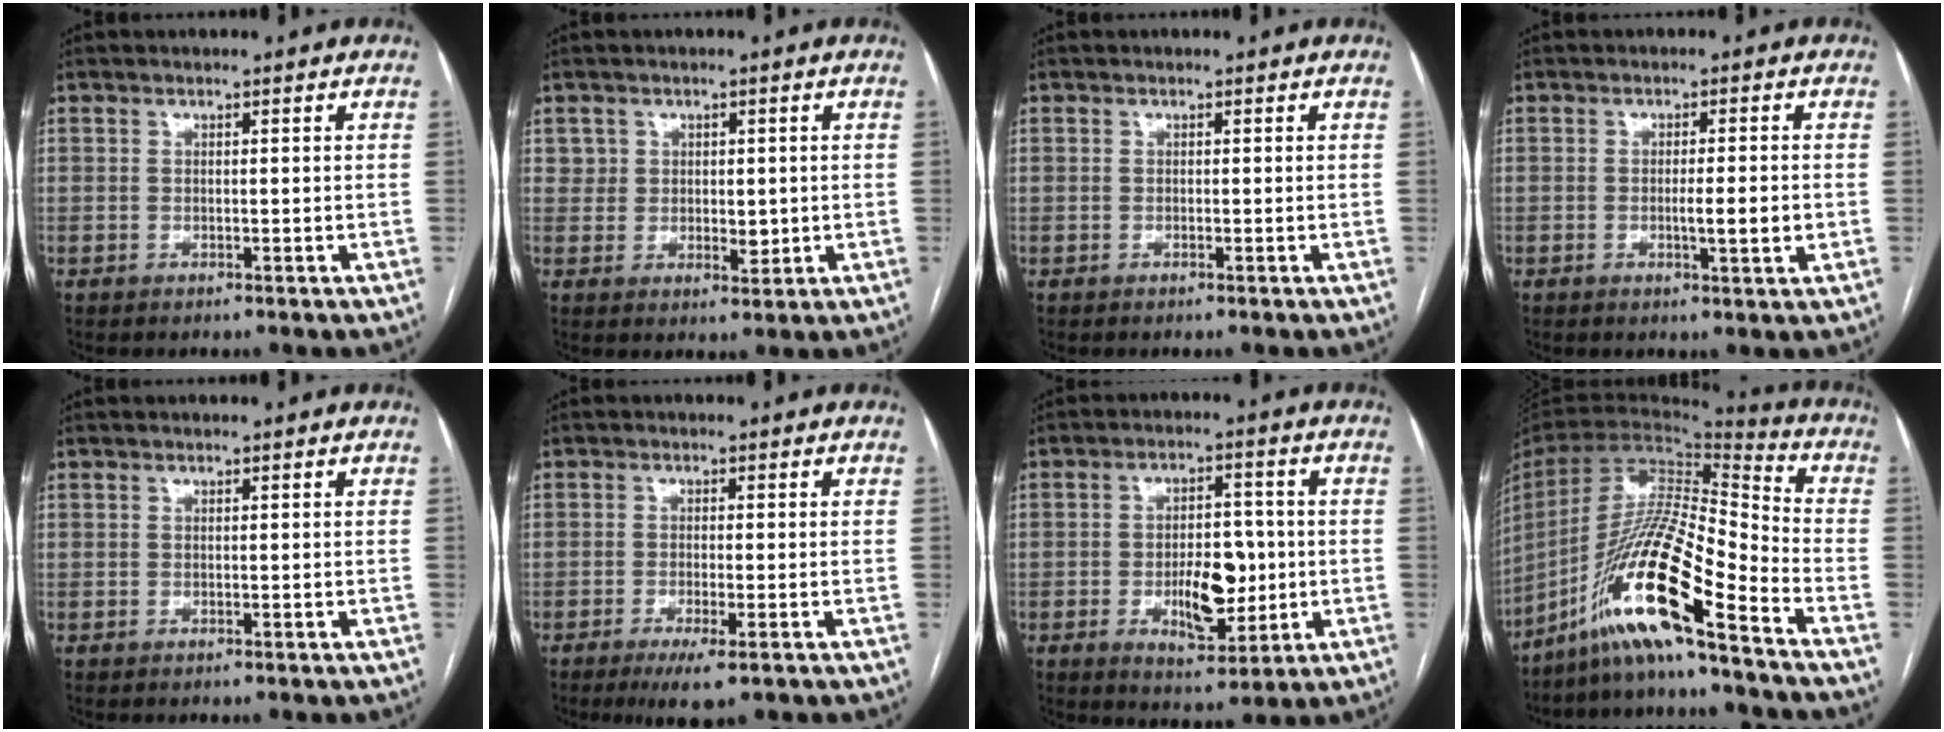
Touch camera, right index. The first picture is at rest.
{"total": 3.4, "force": [0.8, 2.9, 1.6], "torque": [-0.014, -0.002, 0.016]}
{"total": 0.0}
{"total": 3.8, "force": [-0.7, 0.1, 3.7], "torque": [-0.061, -0.004, -0.008]}
{"total": 0.0}
{"total": 4.5, "force": [-2.5, 0.6, 3.7], "torque": [-0.067, -0.012, -0.038]}
{"total": 9.1, "force": [-1.5, 4.1, 8.0], "torque": [-0.130, 0.006, -0.014]}
{"total": 18.2, "force": [-11.9, 0.6, 13.7], "torque": [-0.283, -0.014, -0.224]}